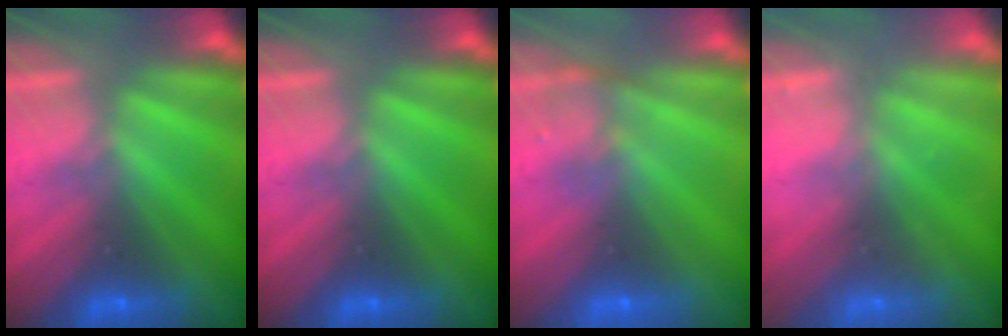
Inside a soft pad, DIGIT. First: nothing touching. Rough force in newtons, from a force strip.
{"total": 0.0}
{"total": 2.2}
{"total": 2.2}